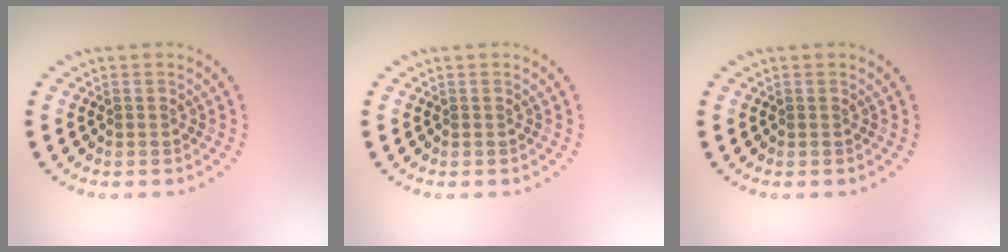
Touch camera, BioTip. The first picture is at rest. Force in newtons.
{"total": 0.0}
{"total": 0.0}